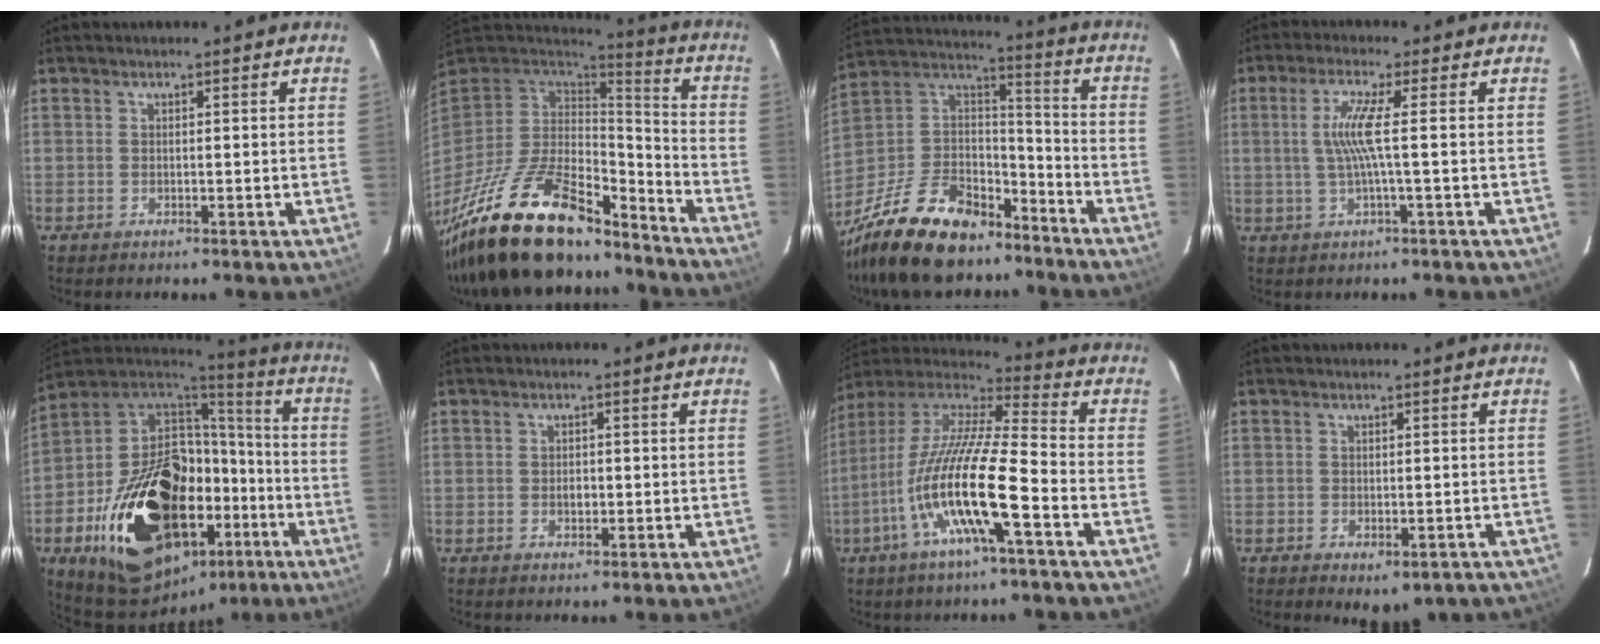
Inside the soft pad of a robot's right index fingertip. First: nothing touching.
{"total": 27.8, "force": [-20.0, 9.8, 16.7], "torque": [-0.324, -0.035, -0.329]}
{"total": 26.5, "force": [-18.6, 12.8, 13.7], "torque": [-0.311, 0.012, -0.300]}
{"total": 5.4, "force": [0.0, -1.0, 5.3], "torque": [-0.110, -0.003, 0.006]}
{"total": 36.6, "force": [-13.9, 22.2, 25.5], "torque": [-0.480, 0.021, -0.188]}
{"total": 1.5, "force": [-0.3, 1.1, 0.9], "torque": [-0.017, 0.003, -0.005]}
{"total": 18.6, "force": [-7.0, 2.5, 17.0], "torque": [-0.316, -0.022, -0.142]}
{"total": 5.7, "force": [-3.4, 3.4, 3.2], "torque": [-0.051, -0.012, -0.032]}